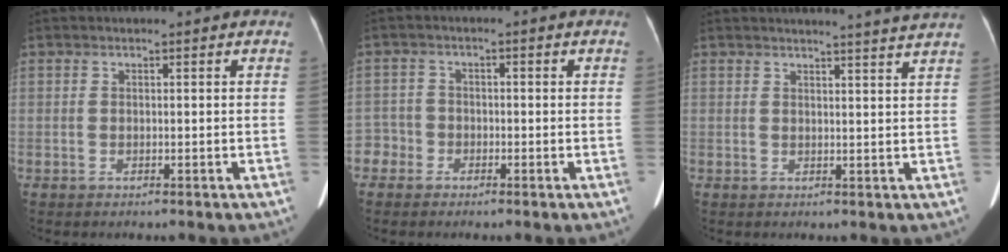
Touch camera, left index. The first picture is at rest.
{"total": 2.9, "force": [-1.7, 2.3, -0.4], "torque": [0.015, 0.009, -0.042]}
{"total": 7.2, "force": [6.8, -1.6, 2.1], "torque": [-0.025, -0.020, 0.065]}